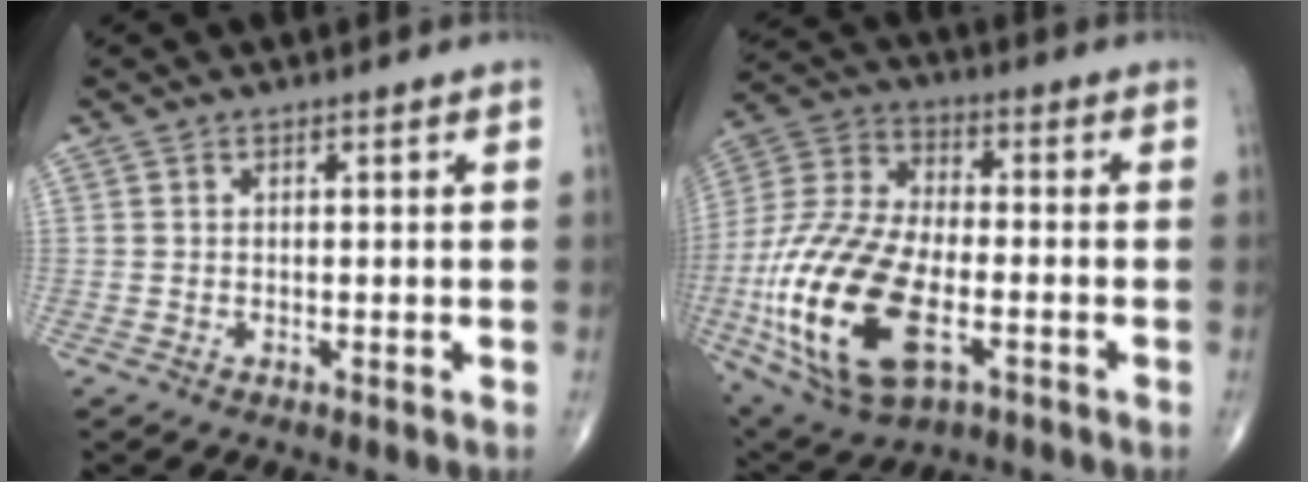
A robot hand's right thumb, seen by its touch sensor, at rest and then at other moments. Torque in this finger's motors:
{"motor_torque": [1.33, 0.73, 2.39, -0.38, 0.76]}